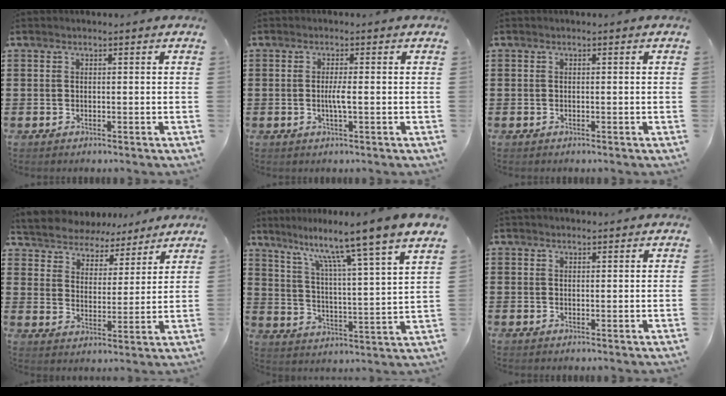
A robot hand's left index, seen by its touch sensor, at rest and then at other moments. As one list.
[{"total": 2.3, "force": [-0.2, 0.0, 2.3], "torque": [-0.043, -0.002, -0.005]}, {"total": 0.0}, {"total": 4.9, "force": [4.8, 0.9, -0.5], "torque": [-0.020, -0.034, 0.083]}, {"total": 9.5, "force": [7.9, -1.8, 4.9], "torque": [-0.110, -0.069, 0.118]}, {"total": 1.1, "force": [1.1, 0.4, 0.1], "torque": [-0.004, 0.001, 0.022]}]